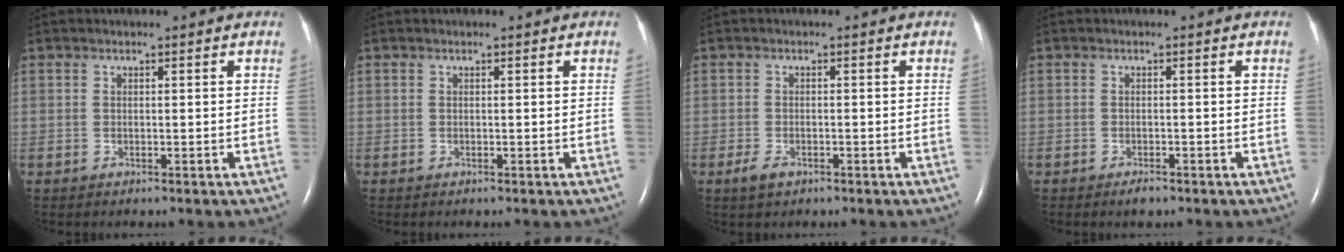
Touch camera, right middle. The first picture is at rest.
{"total": 0.0}
{"total": 2.1, "force": [-1.2, 1.0, 1.3], "torque": [-0.034, -0.002, -0.019]}
{"total": 1.4, "force": [-1.0, 0.5, 0.8], "torque": [-0.017, -0.001, -0.014]}